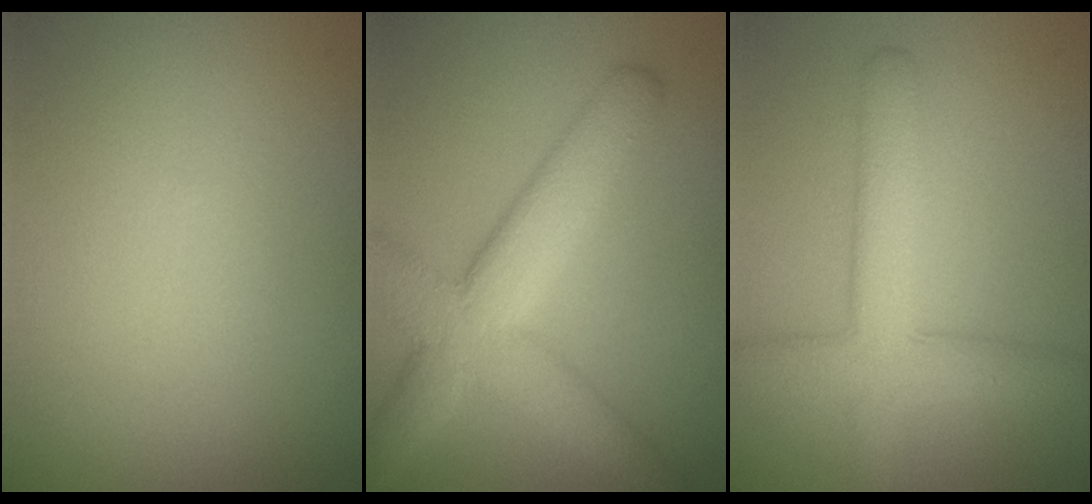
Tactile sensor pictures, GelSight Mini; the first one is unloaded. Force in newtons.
{"total": 6.8, "press": 6.8, "slide": 0.5}
{"total": 4.9, "press": 4.9, "slide": 0.2}